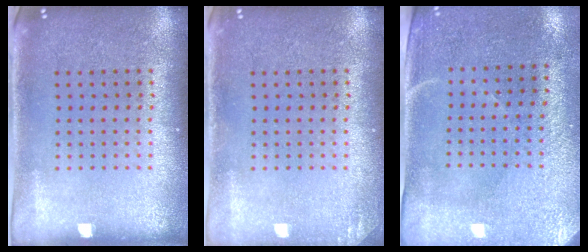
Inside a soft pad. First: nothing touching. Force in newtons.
{"total": 1.0, "press": 1.0, "slide": 0.1}
{"total": 2.9, "press": 2.5, "slide": 1.5}